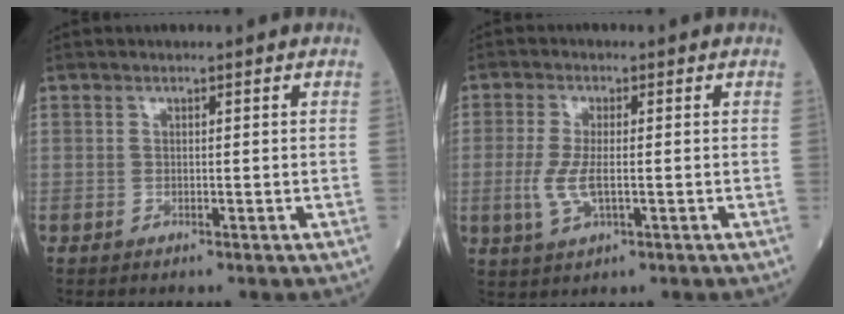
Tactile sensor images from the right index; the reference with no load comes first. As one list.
[{"total": 4.9, "force": [-0.8, 1.5, 4.6], "torque": [-0.109, -0.009, -0.016]}]